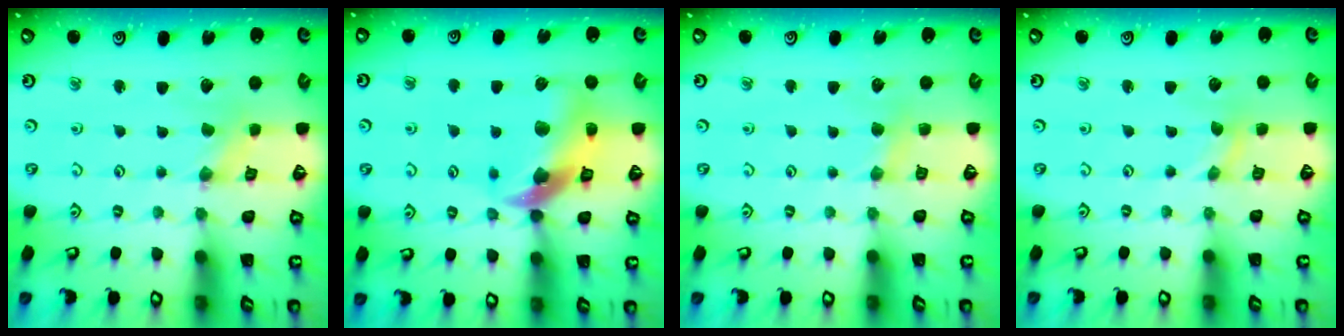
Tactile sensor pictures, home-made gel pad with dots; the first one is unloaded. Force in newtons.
{"total": 14.5, "press": 14.4, "slide": 2.0}
{"total": 4.9, "press": 4.8, "slide": 0.7}
{"total": 0.0}